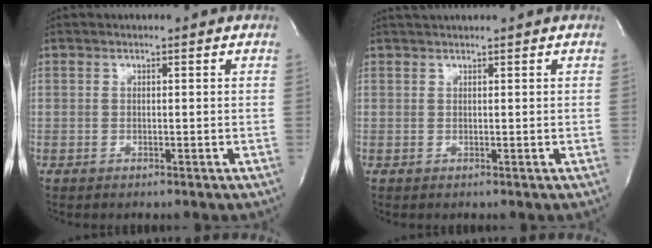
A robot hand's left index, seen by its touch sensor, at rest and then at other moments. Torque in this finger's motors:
{"motor_torque": [-0.02, -0.07, 0.00, 0.01]}